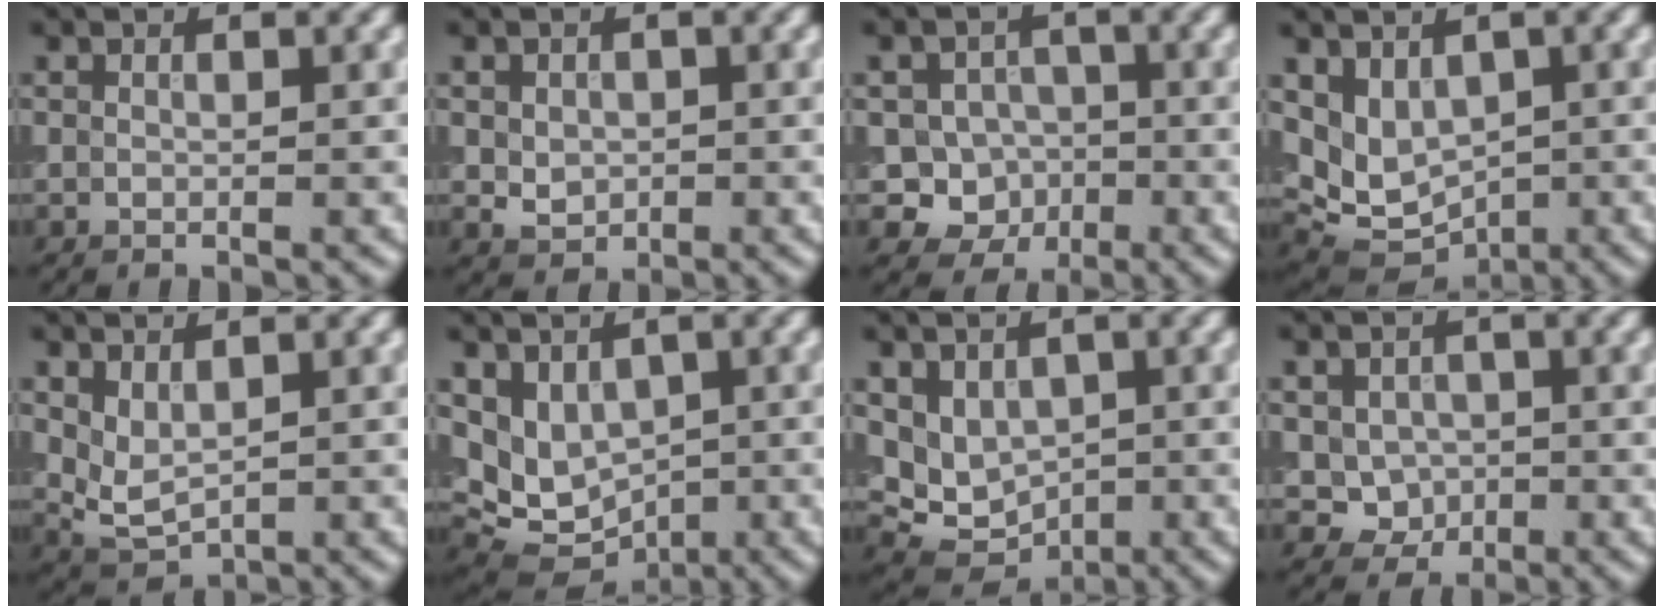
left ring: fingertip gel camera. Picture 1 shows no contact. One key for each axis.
{"total": 2.2, "fx": -0.1, "fy": 1.9, "fz": 1.2, "tx": -0.020, "ty": -0.003, "tz": -0.002}
{"total": 5.7, "fx": -1.7, "fy": 5.2, "fz": 1.5, "tx": 0.008, "ty": 0.002, "tz": -0.052}
{"total": 5.4, "fx": 0.8, "fy": 4.1, "fz": 3.5, "tx": -0.058, "ty": -0.014, "tz": 0.024}
{"total": 2.5, "fx": 0.8, "fy": 1.4, "fz": 1.8, "tx": -0.039, "ty": -0.006, "tz": 0.024}
{"total": 6.1, "fx": 0.9, "fy": 4.9, "fz": 3.5, "tx": -0.055, "ty": -0.014, "tz": 0.036}
{"total": 4.9, "fx": 0.9, "fy": 4.1, "fz": 2.6, "tx": -0.043, "ty": -0.008, "tz": 0.029}
{"total": 3.1, "fx": -0.3, "fy": 2.8, "fz": 1.4, "tx": -0.020, "ty": -0.006, "tz": -0.005}